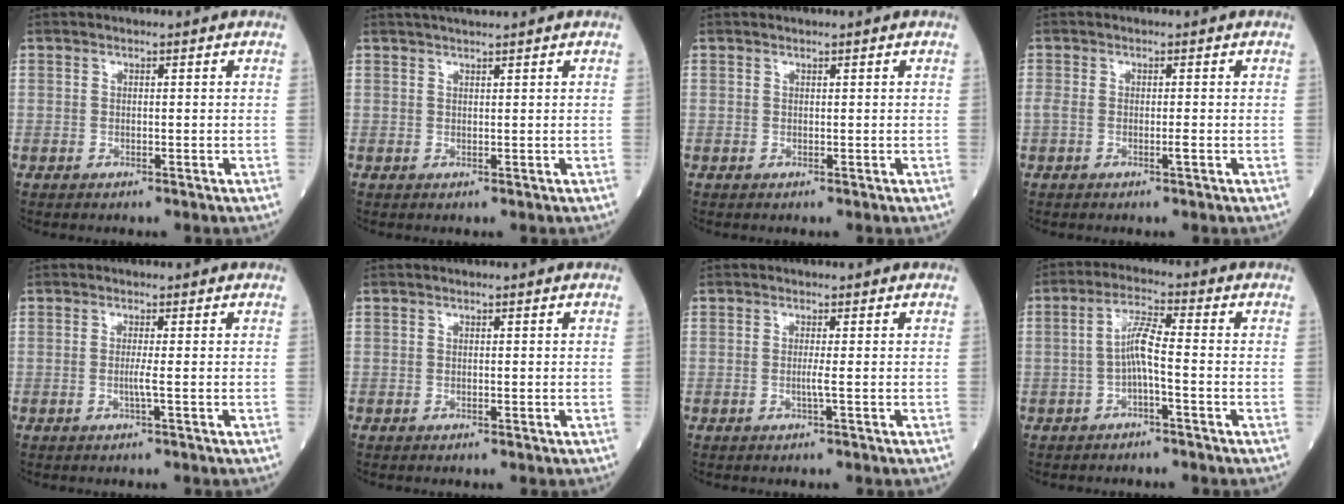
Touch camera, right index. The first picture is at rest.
{"total": 3.1, "force": [2.8, -0.1, 1.3], "torque": [-0.018, 0.023, 0.049]}
{"total": 0.0}
{"total": 1.4, "force": [-0.5, 0.2, 1.4], "torque": [-0.038, 0.004, -0.008]}
{"total": 1.2, "force": [-0.2, -0.5, 1.1], "torque": [-0.017, 0.000, -0.007]}
{"total": 0.0}
{"total": 1.0, "force": [-0.2, -0.4, 0.9], "torque": [-0.010, 0.001, -0.007]}
{"total": 4.8, "force": [-1.0, 0.4, 4.7], "torque": [-0.094, 0.012, -0.017]}